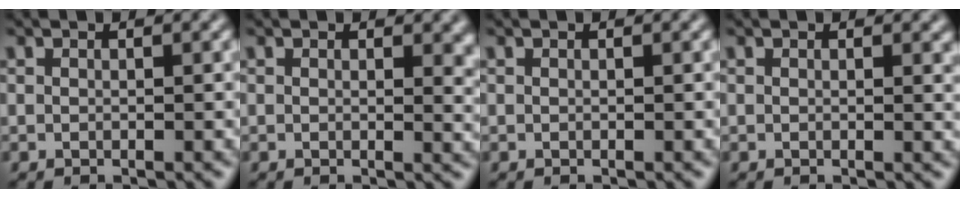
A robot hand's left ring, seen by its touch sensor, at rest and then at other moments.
{"total": 2.2, "force": [0.6, 1.2, 1.8], "torque": [-0.017, -0.003, 0.007]}
{"total": 0.0}
{"total": 0.6, "force": [0.3, 0.2, 0.6], "torque": [-0.008, -0.002, 0.004]}